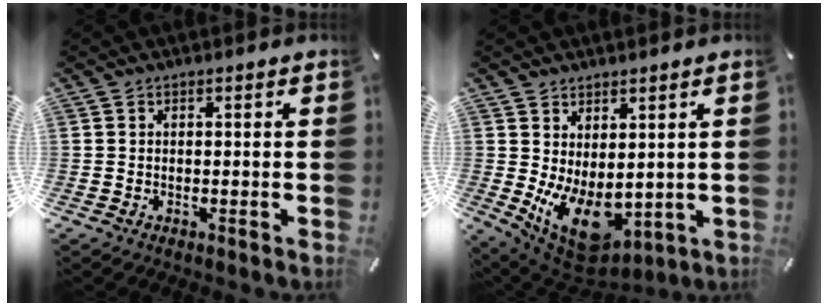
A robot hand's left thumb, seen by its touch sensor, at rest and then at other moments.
{"total": 9.9, "force": [-1.3, 6.9, 7.0], "torque": [-0.110, -0.011, -0.014]}